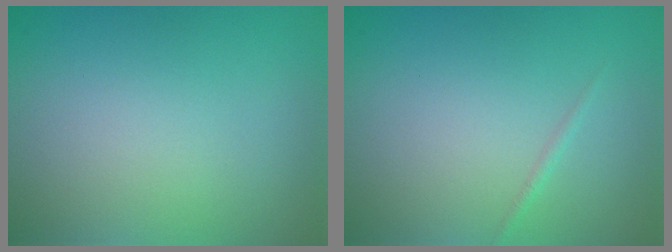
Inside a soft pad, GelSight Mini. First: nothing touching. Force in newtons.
{"total": 0.6, "press": 0.6, "slide": 0.1}